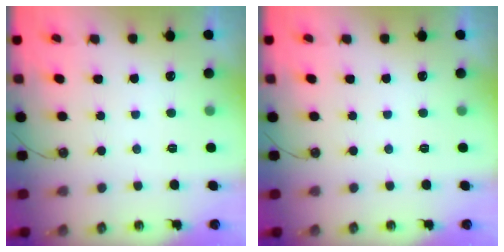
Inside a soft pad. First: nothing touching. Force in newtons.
{"total": 0.0}